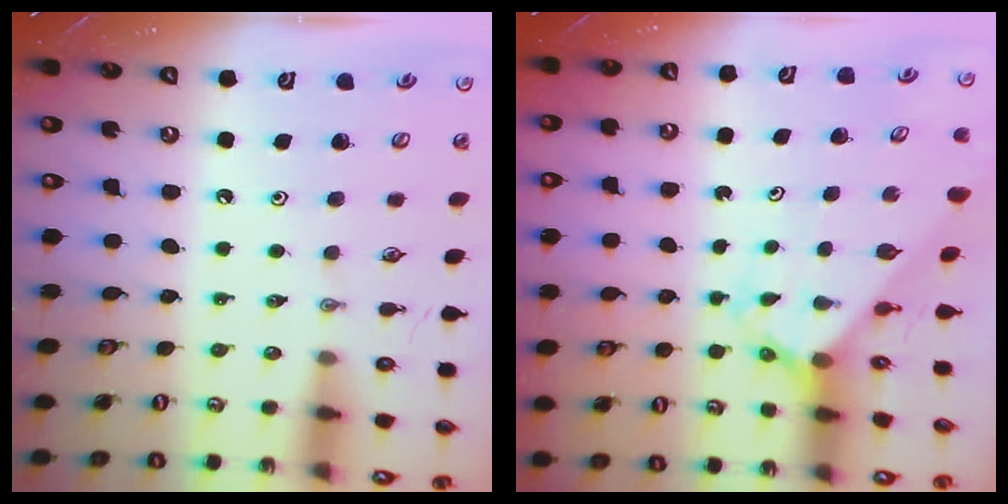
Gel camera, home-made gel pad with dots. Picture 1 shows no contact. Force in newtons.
{"total": 2.5, "press": 2.5, "slide": 0.2}